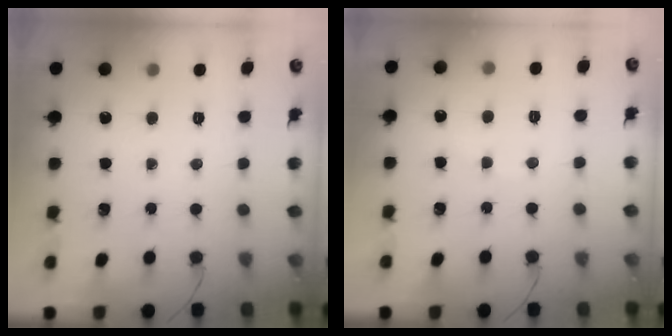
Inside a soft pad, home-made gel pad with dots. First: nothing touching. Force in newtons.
{"total": 3.8, "press": 3.7, "slide": 0.9}